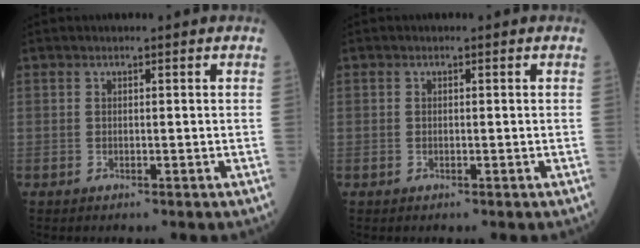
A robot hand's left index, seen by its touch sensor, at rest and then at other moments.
{"total": 0.0}